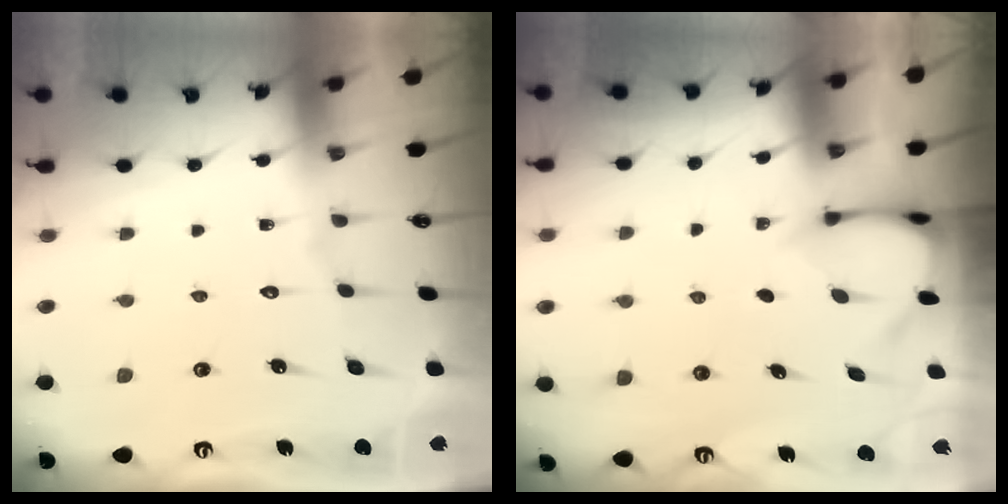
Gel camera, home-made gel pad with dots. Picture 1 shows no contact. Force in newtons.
{"total": 3.2, "press": 3.2, "slide": 0.3}